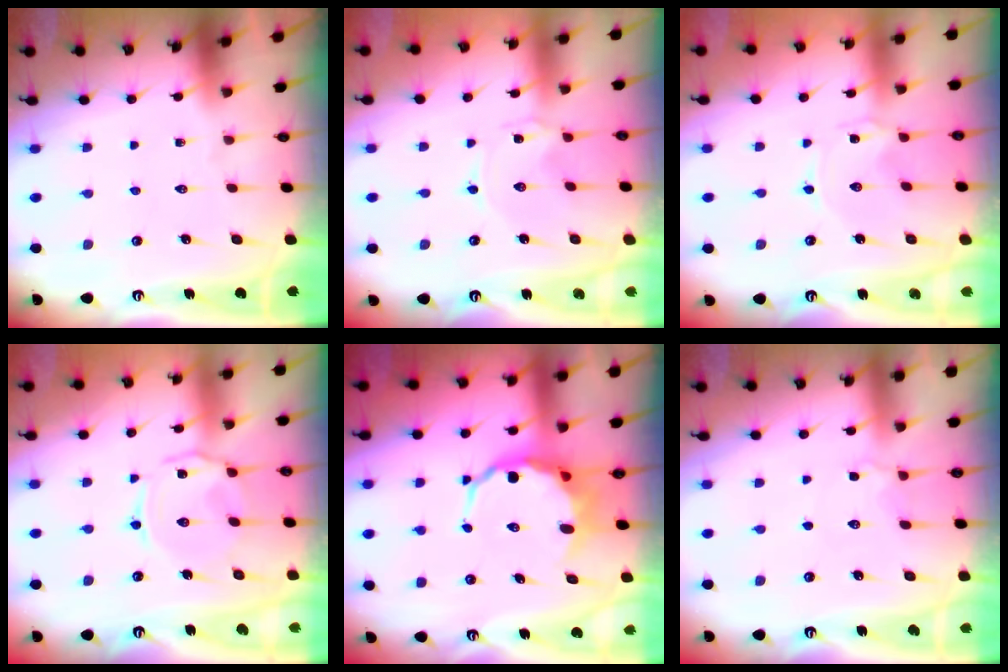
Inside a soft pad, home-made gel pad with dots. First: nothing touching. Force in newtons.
{"total": 0.0}
{"total": 0.0}
{"total": 4.3, "press": 4.2, "slide": 0.7}
{"total": 5.7, "press": 5.5, "slide": 1.7}
{"total": 4.2, "press": 4.2, "slide": 0.6}